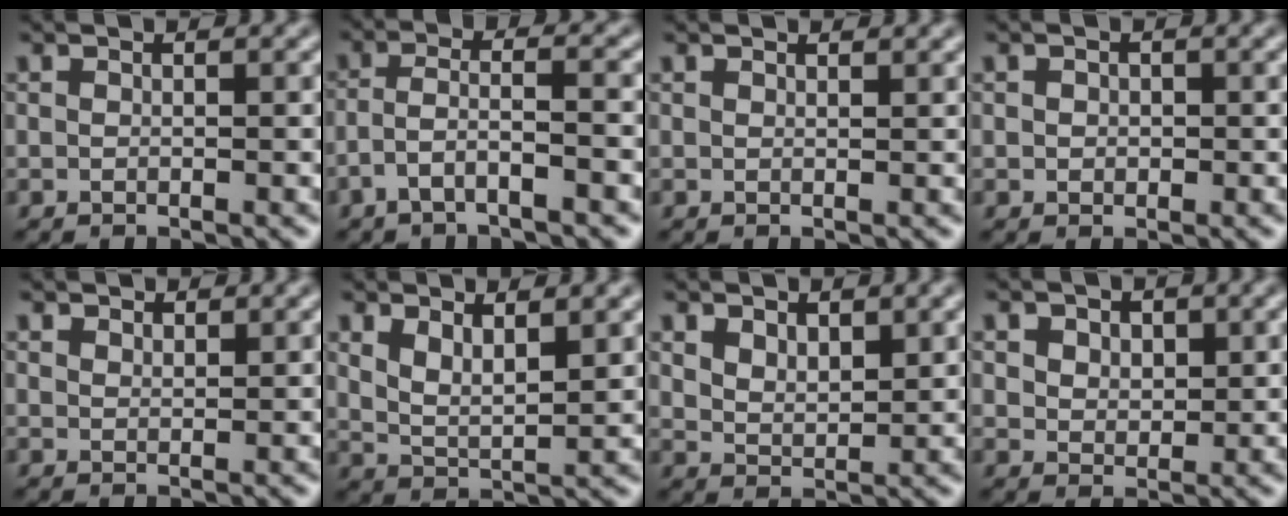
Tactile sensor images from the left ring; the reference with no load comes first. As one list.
[{"total": 3.5, "force": [-2.0, 0.7, 2.9], "torque": [-0.058, 0.010, -0.042]}, {"total": 0.8, "force": [0.8, 0.1, 0.2], "torque": [-0.004, -0.002, 0.011]}, {"total": 0.8, "force": [0.0, 0.7, 0.3], "torque": [-0.002, -0.003, 0.000]}, {"total": 1.9, "force": [1.8, 0.5, 0.3], "torque": [-0.009, 0.001, 0.028]}, {"total": 3.5, "force": [2.1, 1.3, 2.5], "torque": [-0.054, -0.010, 0.043]}, {"total": 2.8, "force": [1.7, 1.5, 1.7], "torque": [-0.037, -0.007, 0.037]}, {"total": 3.2, "force": [1.7, 2.3, 1.5], "torque": [-0.040, -0.001, 0.028]}]